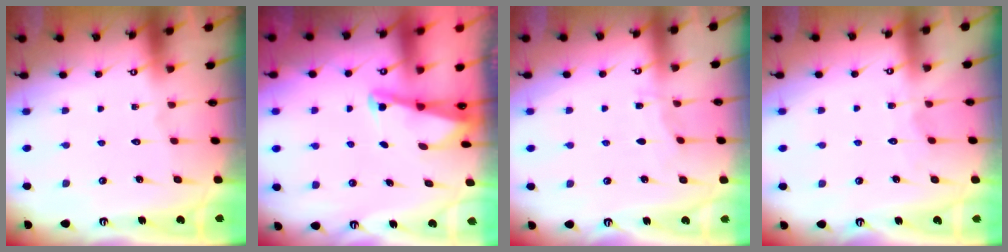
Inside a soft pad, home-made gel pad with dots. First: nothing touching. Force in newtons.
{"total": 2.2, "press": 2.2, "slide": 0.3}
{"total": 2.3, "press": 2.3, "slide": 0.3}
{"total": 4.2, "press": 4.2, "slide": 0.3}